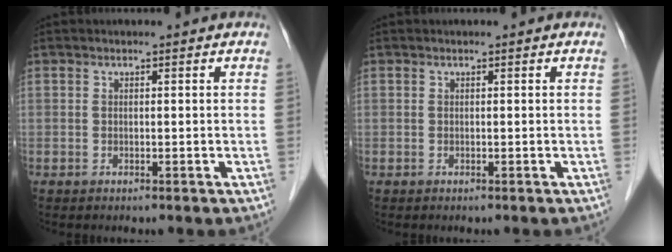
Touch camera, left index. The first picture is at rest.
{"total": 0.0}